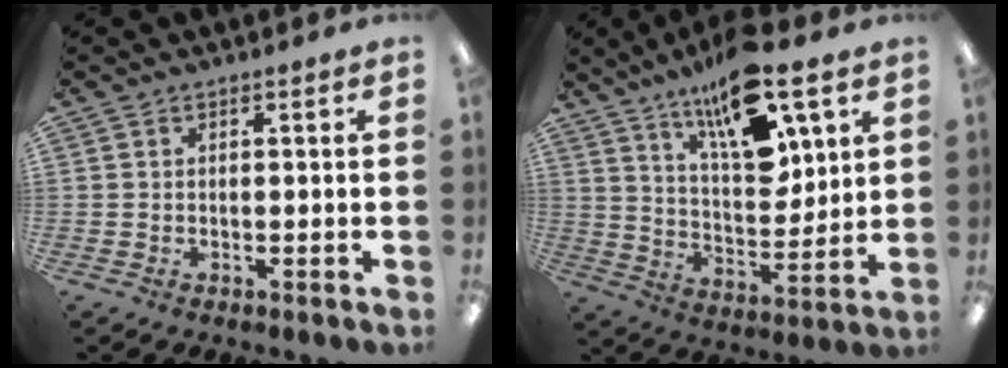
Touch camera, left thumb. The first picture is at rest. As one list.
[{"total": 17.6, "force": [11.0, 6.4, 12.1], "torque": [-0.198, -0.055, 0.184]}]